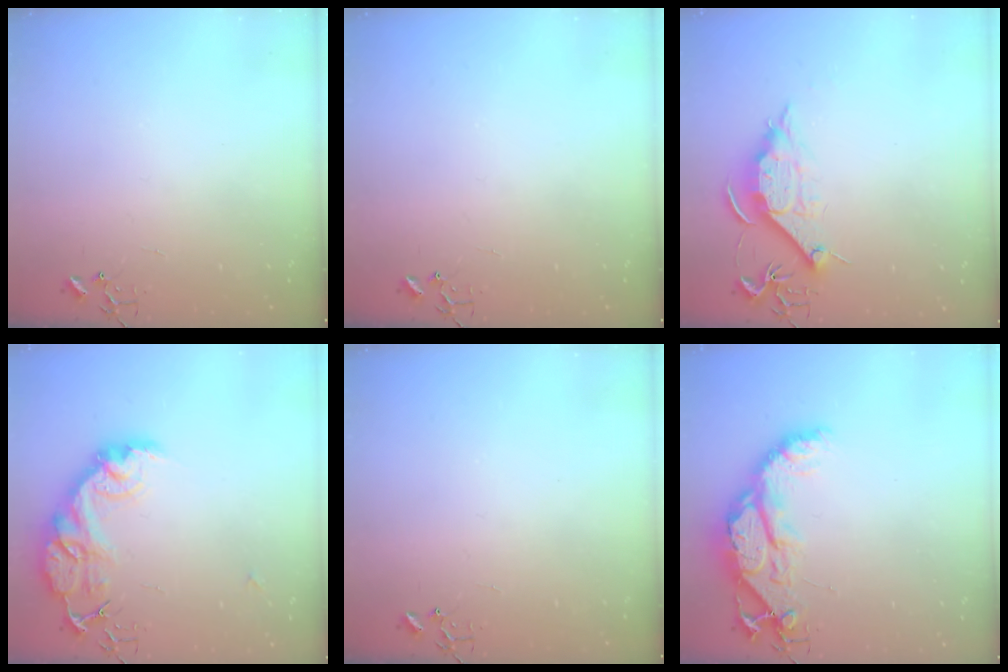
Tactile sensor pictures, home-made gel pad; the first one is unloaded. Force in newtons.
{"total": 0.0}
{"total": 11.6, "press": 11.6, "slide": 0.6}
{"total": 16.8, "press": 16.8, "slide": 1.3}
{"total": 0.0}
{"total": 15.7, "press": 15.6, "slide": 1.5}